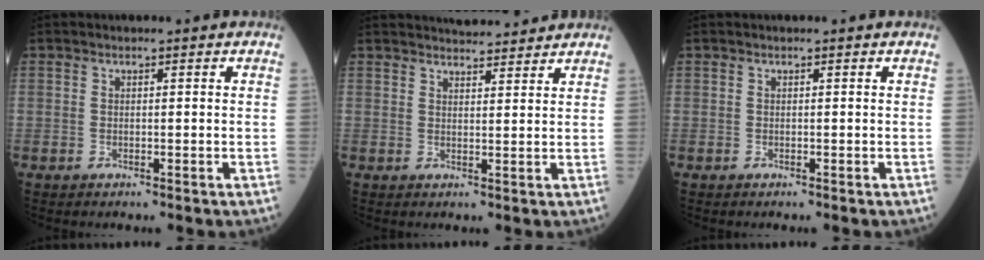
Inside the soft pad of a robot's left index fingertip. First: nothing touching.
{"total": 7.3, "force": [7.1, 0.9, 1.8], "torque": [-0.025, 0.015, 0.091]}
{"total": 0.0}